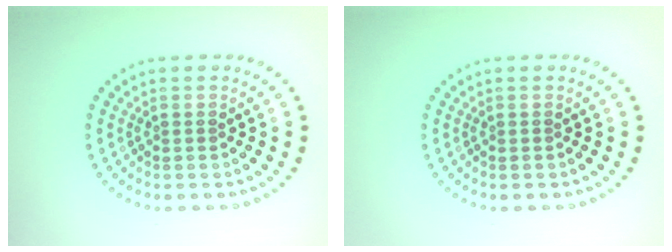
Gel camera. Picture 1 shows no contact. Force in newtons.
{"total": 0.0}